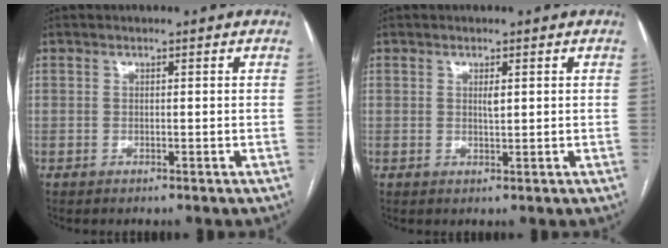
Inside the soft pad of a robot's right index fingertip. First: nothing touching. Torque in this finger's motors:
{"motor_torque": [0.16, 0.13, 0.03, 0.03]}